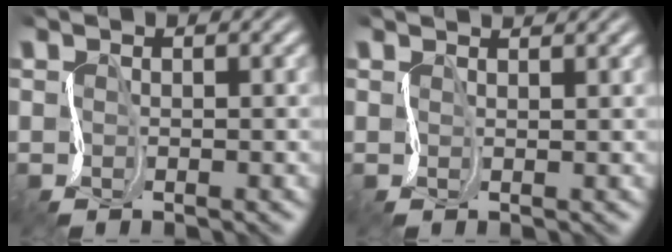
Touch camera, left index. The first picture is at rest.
{"total": 1.1, "force": [1.0, -0.3, 0.2], "torque": [-0.002, 0.001, 0.015]}